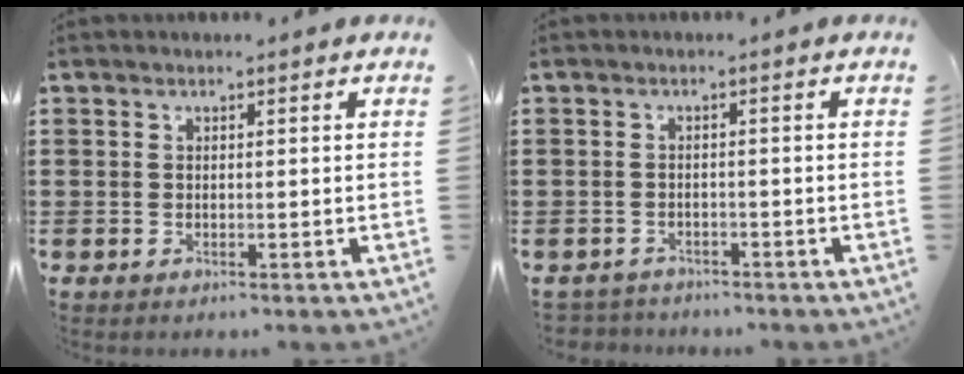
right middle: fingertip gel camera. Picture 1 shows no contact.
{"total": 1.6, "force": [-1.6, 0.3, -0.2], "torque": [-0.001, 0.002, -0.037]}